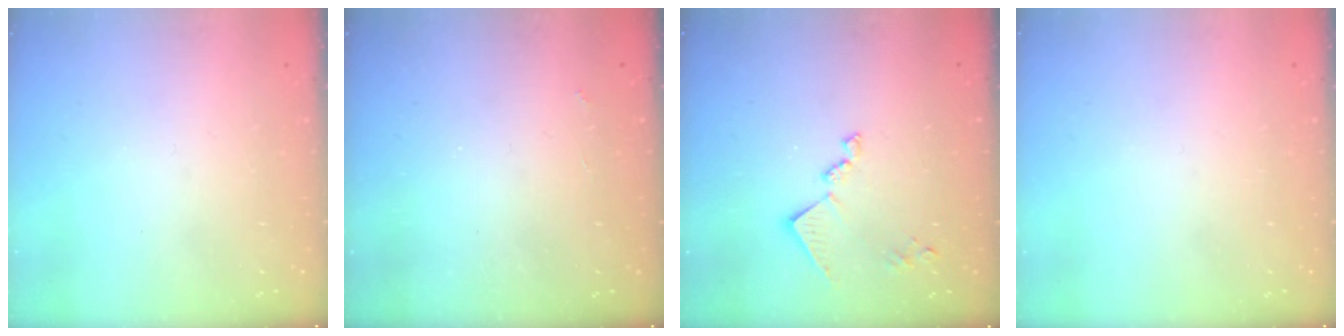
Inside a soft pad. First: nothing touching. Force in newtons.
{"total": 2.5, "press": 2.4, "slide": 0.4}
{"total": 11.0, "press": 11.0, "slide": 0.2}
{"total": 0.0}